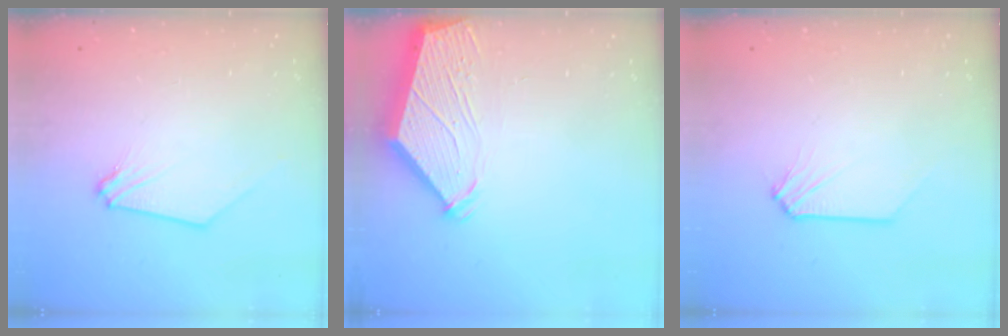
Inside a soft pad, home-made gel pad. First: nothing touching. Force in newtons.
{"total": 5.3, "press": 5.3, "slide": 0.6}
{"total": 0.0}